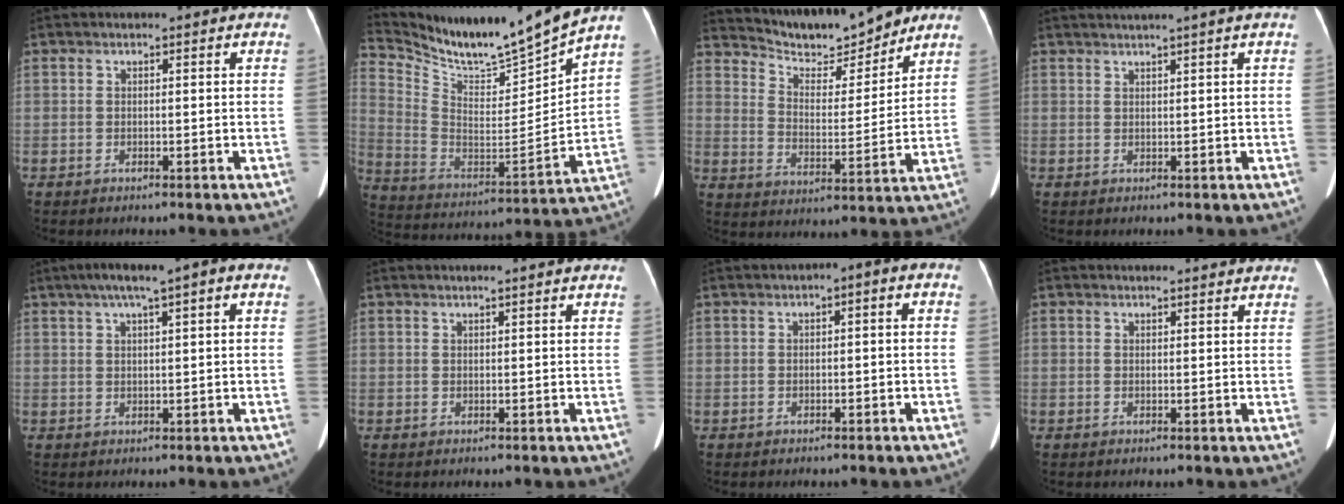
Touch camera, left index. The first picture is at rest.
{"total": 16.6, "force": [15.4, -1.6, 6.0], "torque": [-0.132, -0.051, 0.275]}
{"total": 12.5, "force": [11.6, 2.0, 4.0], "torque": [-0.069, -0.004, 0.192]}
{"total": 3.8, "force": [2.9, -1.4, 2.0], "torque": [-0.023, 0.013, 0.048]}
{"total": 6.8, "force": [3.1, 0.6, 6.0], "torque": [-0.096, 0.034, 0.047]}
{"total": 2.5, "force": [2.2, -0.3, 1.2], "torque": [-0.014, 0.016, 0.031]}
{"total": 2.2, "force": [-0.3, 0.8, 2.0], "torque": [-0.024, 0.018, -0.010]}
{"total": 4.9, "force": [4.8, 0.5, 1.1], "torque": [-0.012, 0.014, 0.045]}